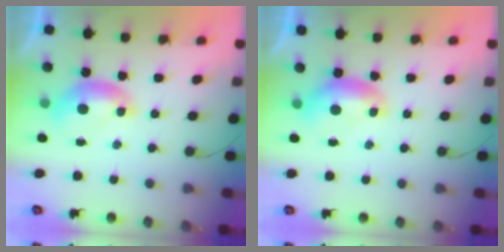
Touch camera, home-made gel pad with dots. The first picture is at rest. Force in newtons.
{"total": 0.6, "press": 0.6, "slide": 0.2}